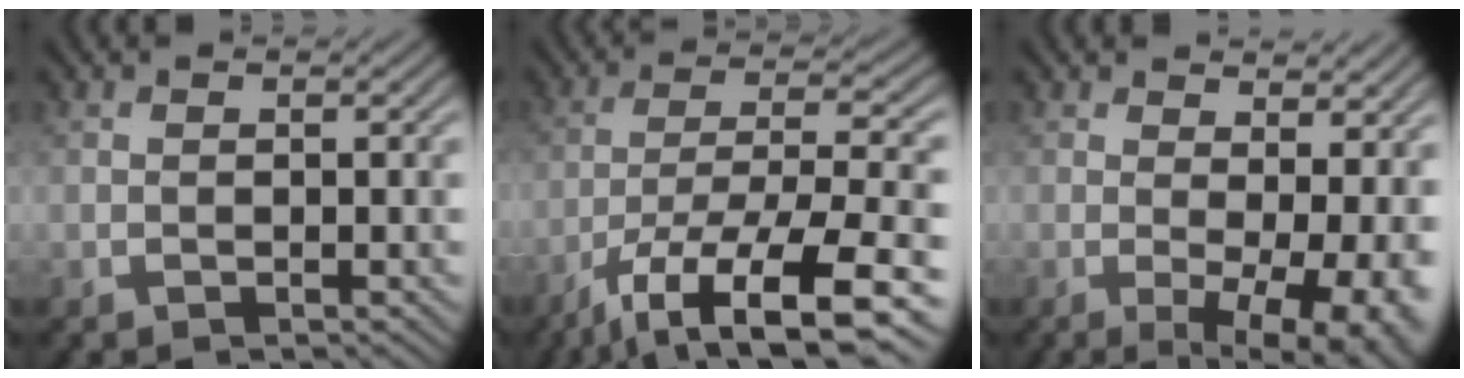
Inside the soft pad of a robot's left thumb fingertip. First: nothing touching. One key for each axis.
{"total": 13.6, "fx": -8.4, "fy": 3.8, "fz": 10.0, "tx": -0.192, "ty": -0.020, "tz": -0.132}
{"total": 10.0, "fx": 0.1, "fy": 3.6, "fz": 9.3, "tx": -0.118, "ty": -0.002, "tz": 0.014}